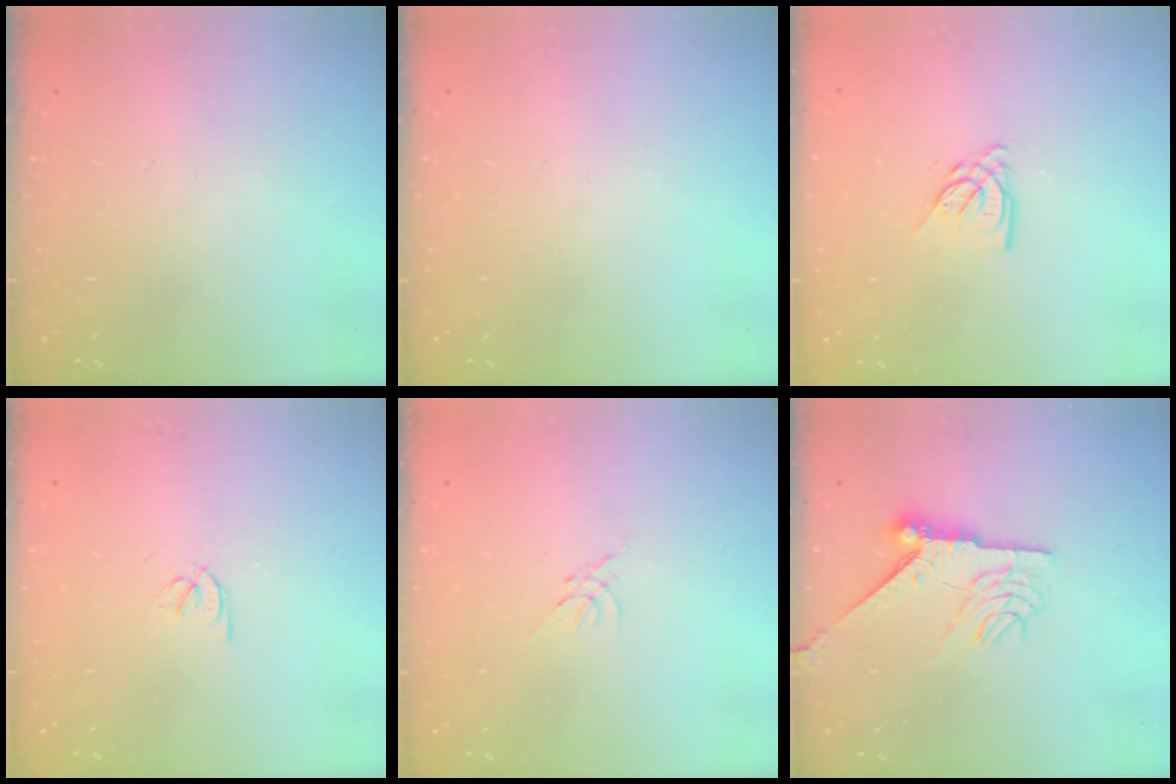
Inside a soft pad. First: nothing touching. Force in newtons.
{"total": 0.0}
{"total": 5.6, "press": 5.6, "slide": 0.5}
{"total": 2.1, "press": 2.1, "slide": 0.4}
{"total": 0.5, "press": 0.4, "slide": 0.3}
{"total": 9.4, "press": 9.4, "slide": 0.5}